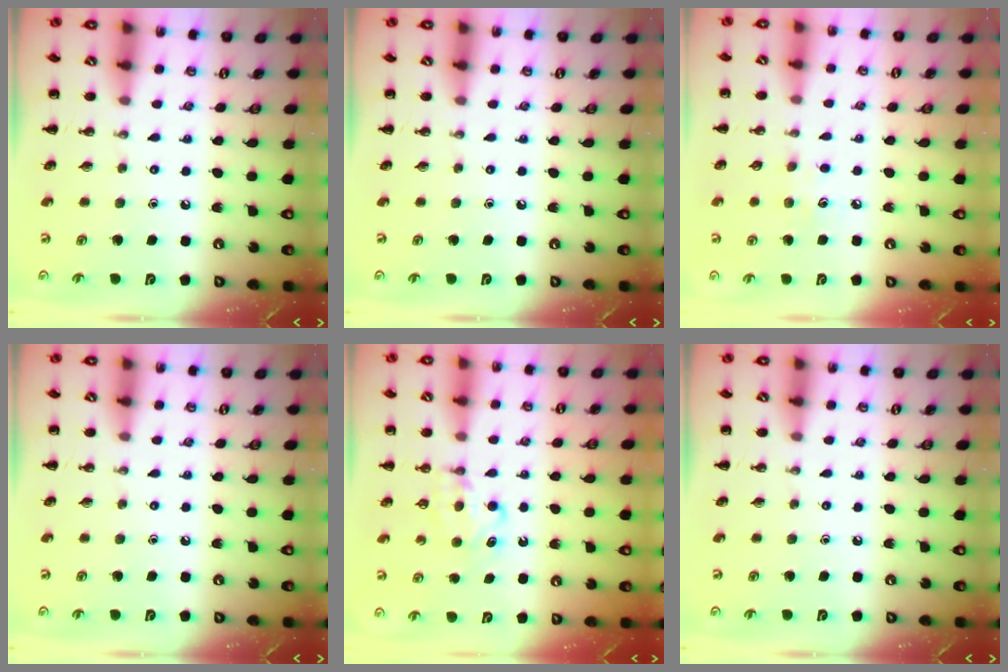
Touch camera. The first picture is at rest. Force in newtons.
{"total": 0.0}
{"total": 4.3, "press": 4.2, "slide": 1.1}
{"total": 0.0}
{"total": 5.3, "press": 5.1, "slide": 1.4}
{"total": 0.0}